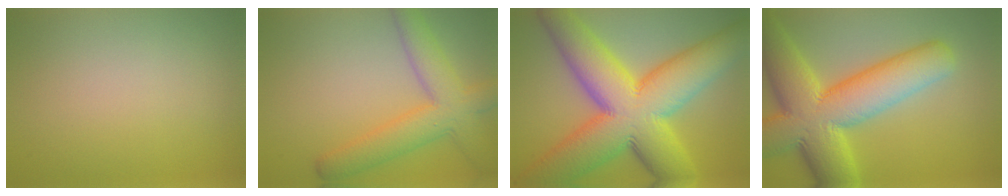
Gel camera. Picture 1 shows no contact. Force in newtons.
{"total": 6.4, "press": 6.4, "slide": 0.3}
{"total": 16.5, "press": 16.5, "slide": 0.1}
{"total": 13.1, "press": 13.1, "slide": 0.2}